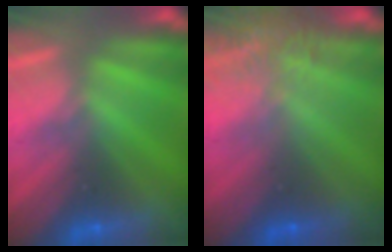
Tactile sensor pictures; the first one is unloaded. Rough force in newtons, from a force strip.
{"total": 7.2}